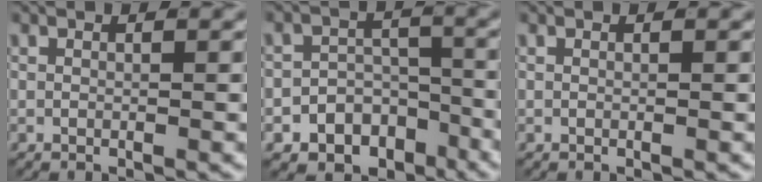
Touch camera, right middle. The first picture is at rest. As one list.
[{"total": 10.9, "force": [-8.3, 6.8, 2.1], "torque": [-0.007, -0.022, -0.139]}, {"total": 0.0}]